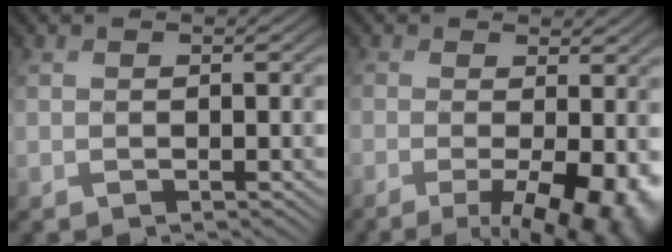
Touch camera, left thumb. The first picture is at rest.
{"total": 9.6, "force": [-3.0, 3.4, 8.5], "torque": [-0.147, -0.011, -0.043]}